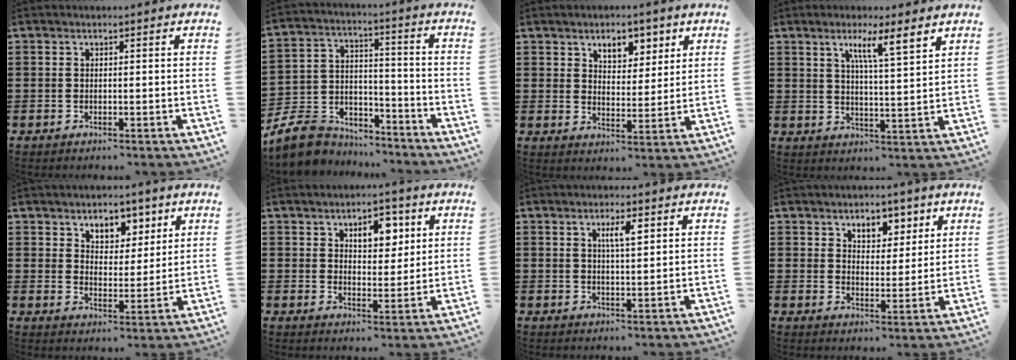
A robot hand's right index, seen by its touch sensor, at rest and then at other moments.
{"total": 7.7, "force": [-6.9, 3.0, 1.2], "torque": [-0.048, 0.017, -0.140]}
{"total": 5.1, "force": [3.3, 3.1, 2.4], "torque": [-0.039, 0.000, 0.055]}
{"total": 5.9, "force": [3.5, 0.2, 4.8], "torque": [-0.088, -0.006, 0.054]}
{"total": 5.5, "force": [3.8, 3.5, 1.9], "torque": [-0.042, -0.005, 0.066]}
{"total": 5.8, "force": [2.8, 3.4, 3.8], "torque": [-0.055, 0.002, 0.042]}
{"total": 3.3, "force": [1.4, 0.8, 2.9], "torque": [-0.054, 0.002, 0.019]}
{"total": 5.1, "force": [3.3, 3.3, 2.2], "torque": [-0.036, -0.001, 0.053]}